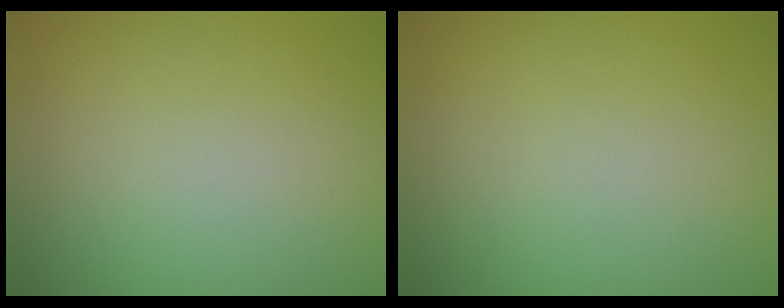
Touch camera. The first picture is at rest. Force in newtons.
{"total": 0.0}